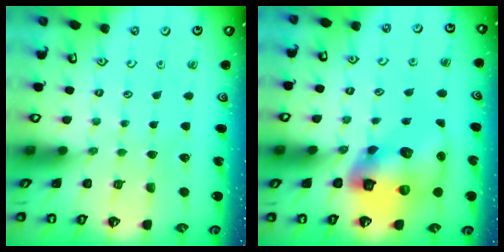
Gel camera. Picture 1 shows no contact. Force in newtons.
{"total": 16.7, "press": 16.5, "slide": 2.2}